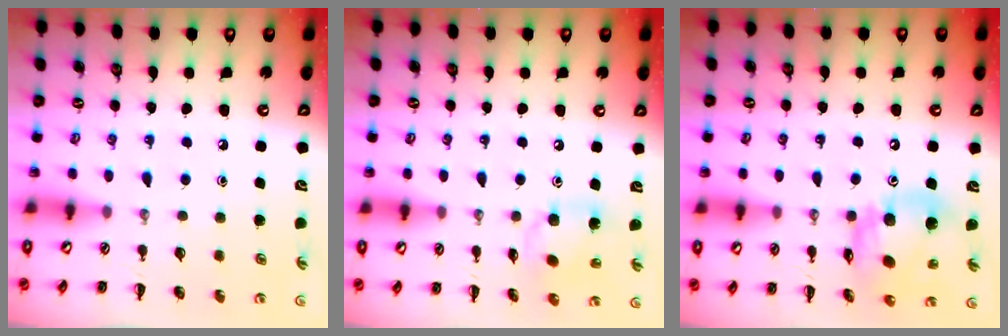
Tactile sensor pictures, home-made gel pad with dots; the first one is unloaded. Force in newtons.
{"total": 8.0, "press": 7.9, "slide": 0.6}
{"total": 14.8, "press": 14.5, "slide": 2.7}